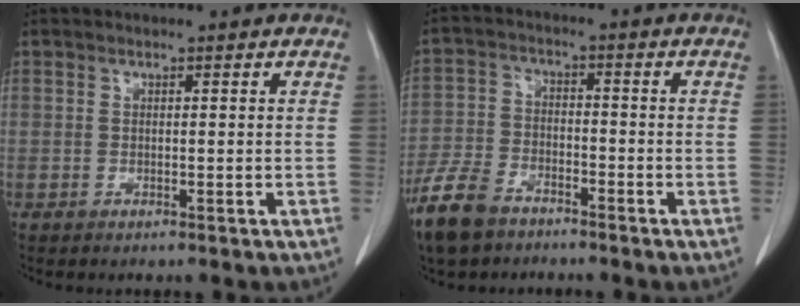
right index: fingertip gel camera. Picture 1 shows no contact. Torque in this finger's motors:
{"motor_torque": [-0.33, -0.45, -1.05, -0.21]}